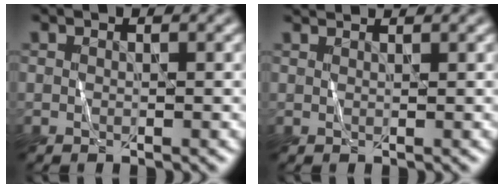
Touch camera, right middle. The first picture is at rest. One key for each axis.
{"total": 1.6, "fx": 1.5, "fy": 0.3, "fz": 0.4, "tx": -0.003, "ty": 0.003, "tz": 0.012}